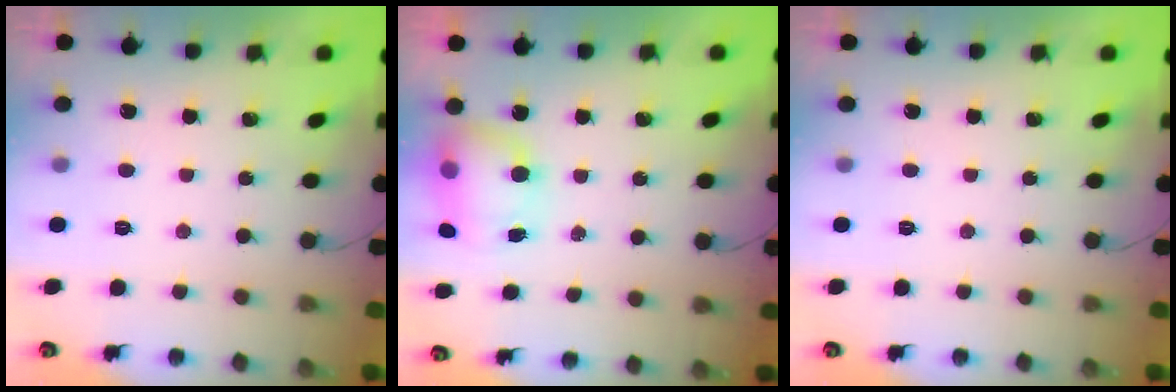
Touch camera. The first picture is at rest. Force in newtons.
{"total": 7.7, "press": 7.6, "slide": 1.3}
{"total": 0.0}